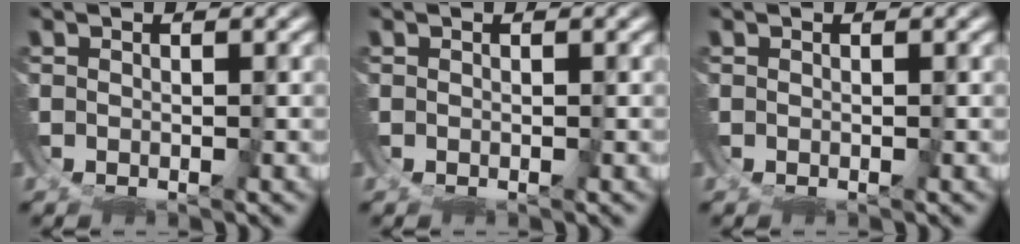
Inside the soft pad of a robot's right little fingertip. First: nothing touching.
{"total": 0.0}
{"total": 0.0}